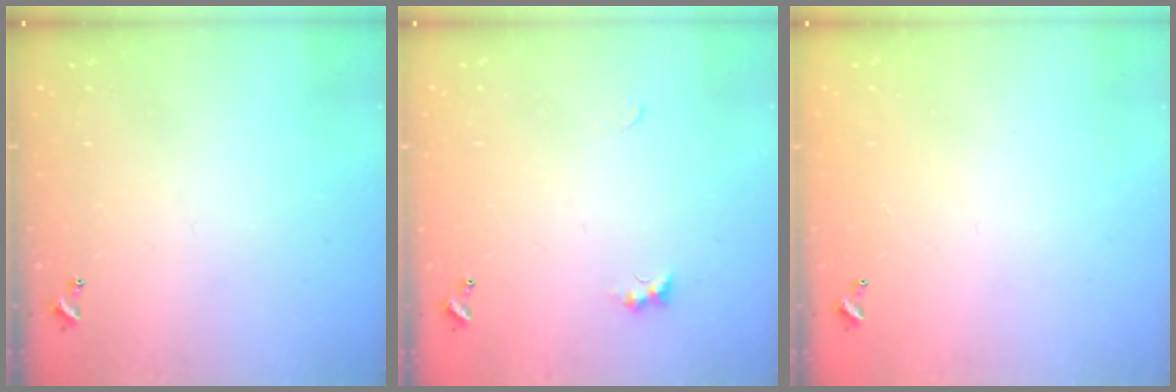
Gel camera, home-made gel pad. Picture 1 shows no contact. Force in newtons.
{"total": 1.4, "press": 1.3, "slide": 0.5}
{"total": 2.9, "press": 2.9, "slide": 0.1}